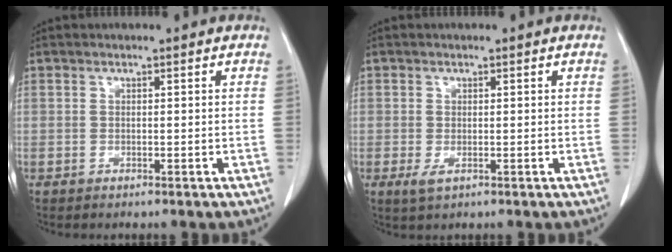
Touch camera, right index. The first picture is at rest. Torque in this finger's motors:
{"motor_torque": [0.03, -0.03, -0.14, -0.14]}